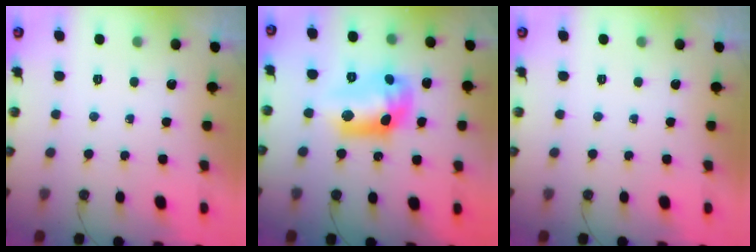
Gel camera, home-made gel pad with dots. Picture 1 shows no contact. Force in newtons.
{"total": 14.1, "press": 14.1, "slide": 1.3}
{"total": 0.0}